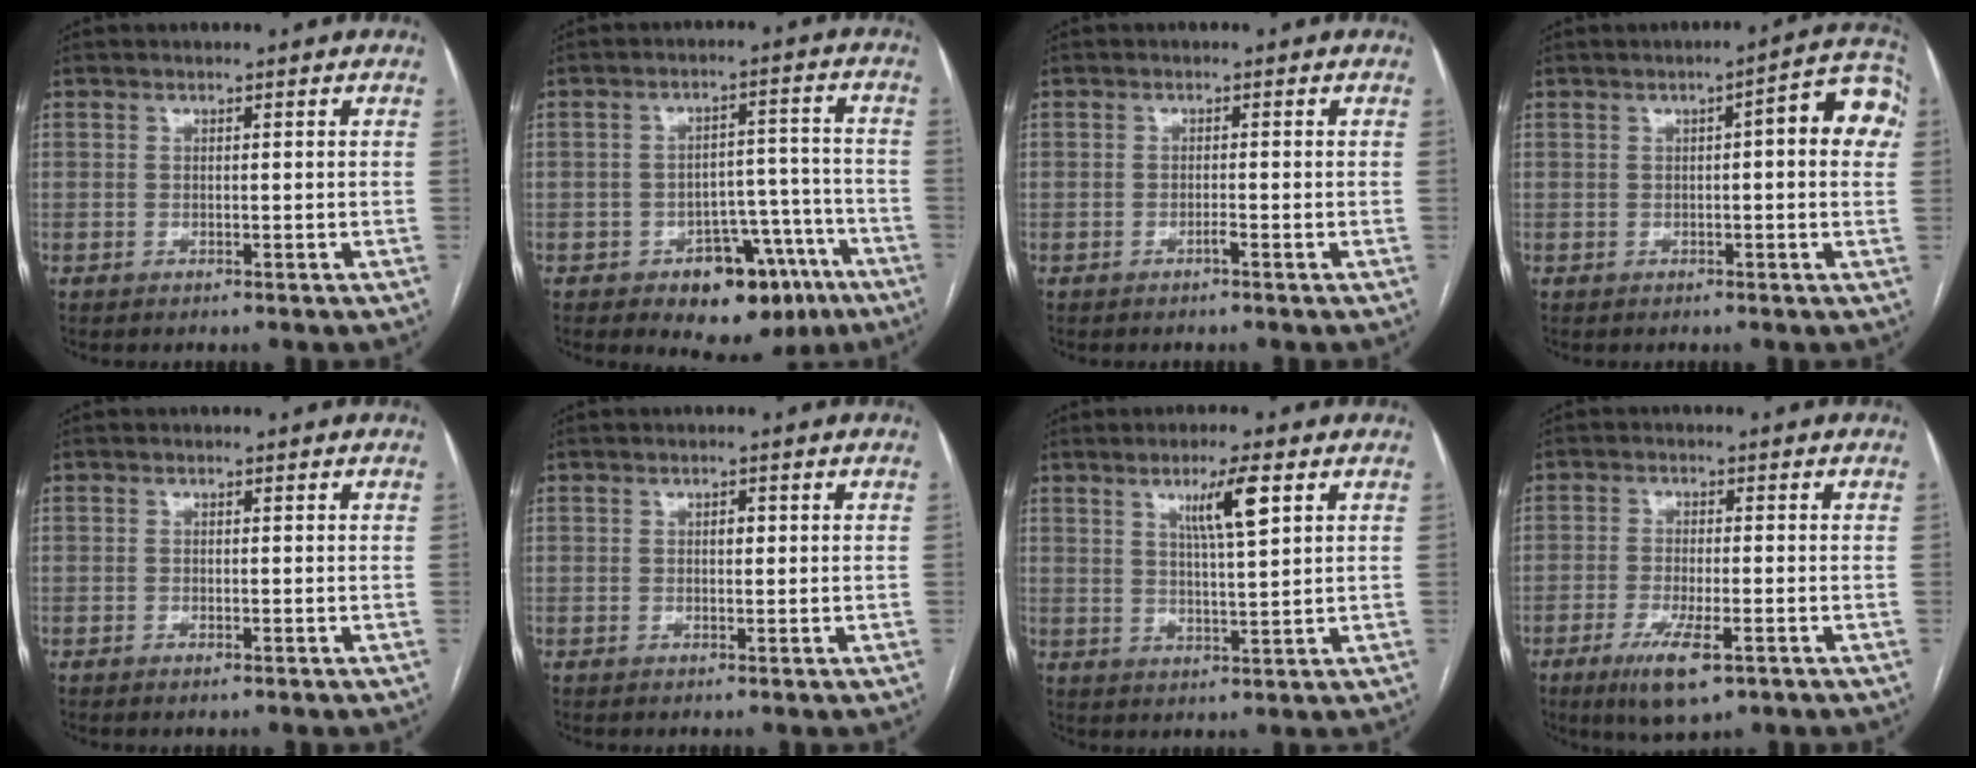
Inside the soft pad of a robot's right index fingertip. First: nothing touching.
{"total": 11.3, "force": [-6.7, 6.3, 6.5], "torque": [-0.055, 0.032, -0.086]}
{"total": 0.9, "force": [-0.6, 0.0, 0.6], "torque": [-0.013, 0.001, -0.010]}
{"total": 8.2, "force": [1.6, 1.7, 7.9], "torque": [-0.090, 0.026, 0.010]}
{"total": 0.7, "force": [-0.5, 0.1, 0.5], "torque": [-0.007, -0.001, -0.007]}
{"total": 1.1, "force": [0.2, 0.6, 0.9], "torque": [-0.011, 0.002, 0.002]}
{"total": 6.5, "force": [3.2, -0.4, 5.7], "torque": [-0.098, -0.007, 0.057]}
{"total": 7.2, "force": [-3.8, 1.6, 5.9], "torque": [-0.109, -0.015, -0.060]}